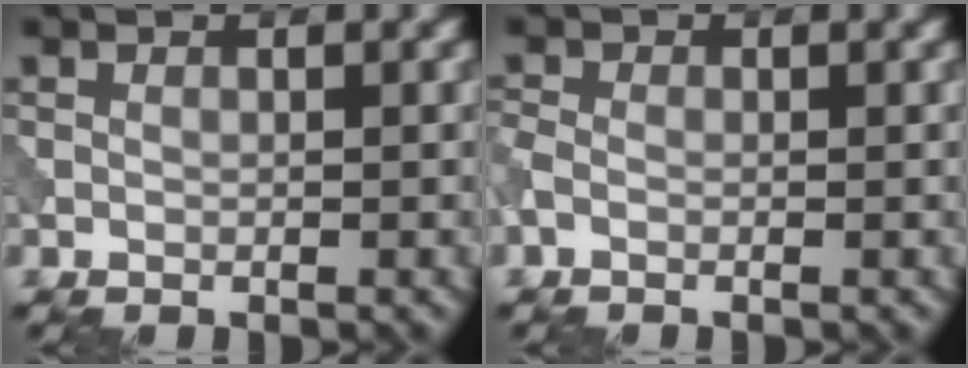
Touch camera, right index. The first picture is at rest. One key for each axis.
{"total": 1.2, "fx": -0.5, "fy": 0.8, "fz": 0.8, "tx": -0.020, "ty": -0.001, "tz": -0.014}